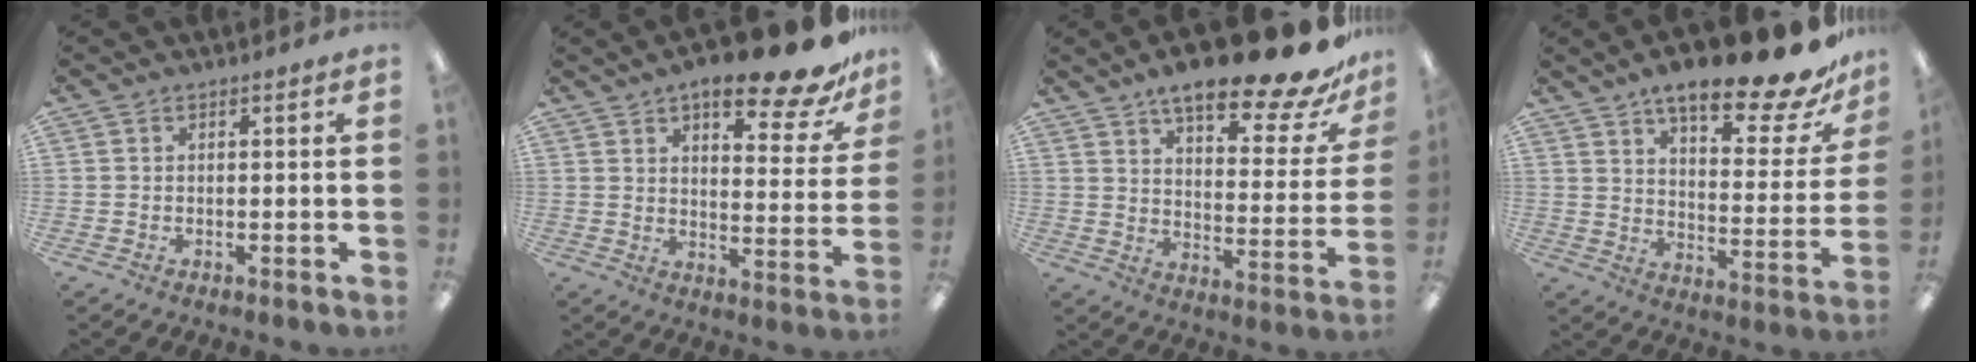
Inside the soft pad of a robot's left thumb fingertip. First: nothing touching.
{"total": 16.1, "force": [11.9, 4.7, 9.8], "torque": [-0.133, -0.076, 0.192]}
{"total": 19.7, "force": [15.0, 5.3, 11.5], "torque": [-0.175, -0.101, 0.246]}
{"total": 19.8, "force": [15.2, 5.3, 11.6], "torque": [-0.176, -0.101, 0.249]}